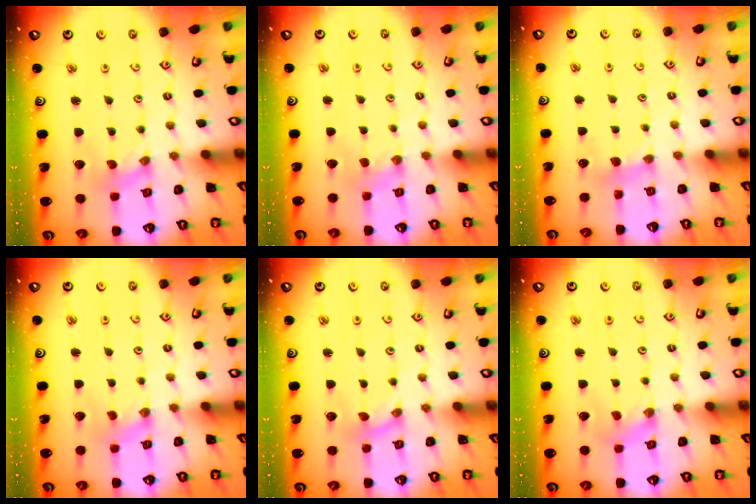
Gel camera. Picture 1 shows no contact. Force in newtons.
{"total": 2.1, "press": 2.1, "slide": 0.6}
{"total": 5.5, "press": 5.5, "slide": 0.6}
{"total": 0.0}
{"total": 0.0}
{"total": 0.6, "press": 0.6, "slide": 0.2}